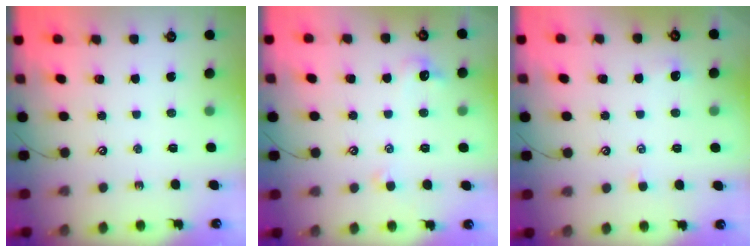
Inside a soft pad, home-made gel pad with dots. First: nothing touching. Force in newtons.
{"total": 2.2, "press": 2.0, "slide": 0.8}
{"total": 0.8, "press": 0.7, "slide": 0.5}